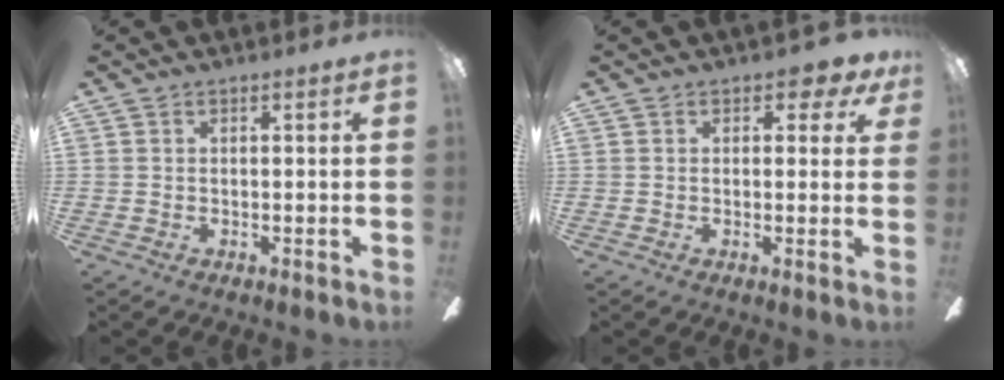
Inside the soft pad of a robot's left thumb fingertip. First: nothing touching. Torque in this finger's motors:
{"motor_torque": [0.00, 0.01, 0.03, -0.02, 0.00]}